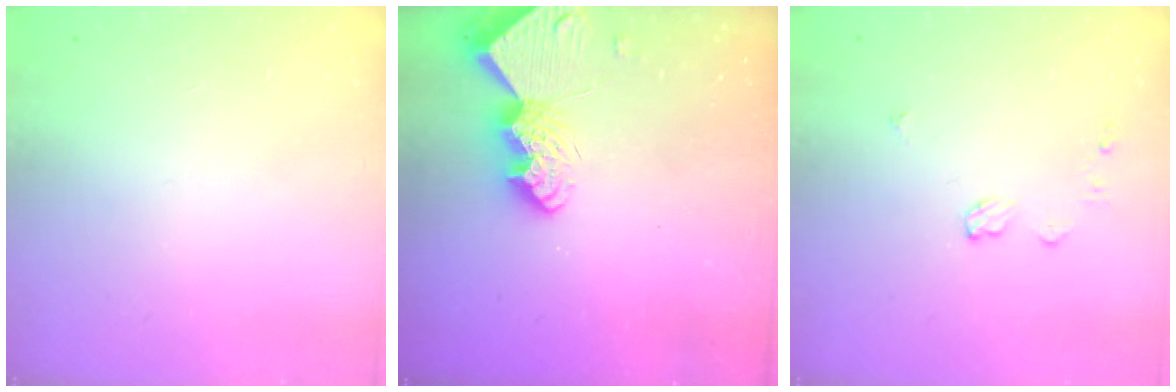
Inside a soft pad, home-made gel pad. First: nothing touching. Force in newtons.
{"total": 10.1, "press": 10.1, "slide": 1.0}
{"total": 6.2, "press": 6.2, "slide": 0.6}